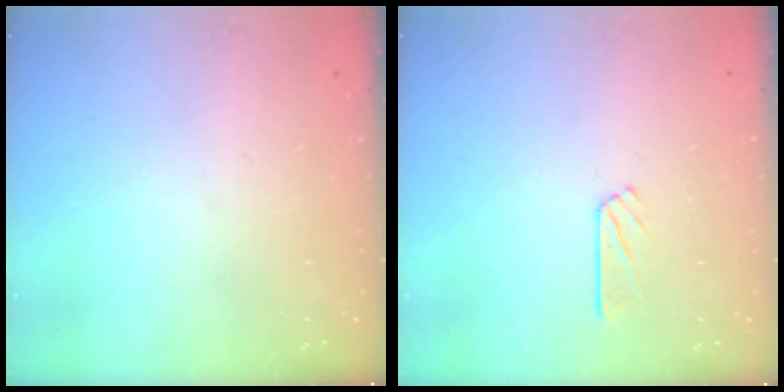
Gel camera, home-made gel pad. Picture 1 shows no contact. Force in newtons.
{"total": 3.0, "press": 3.0, "slide": 0.3}